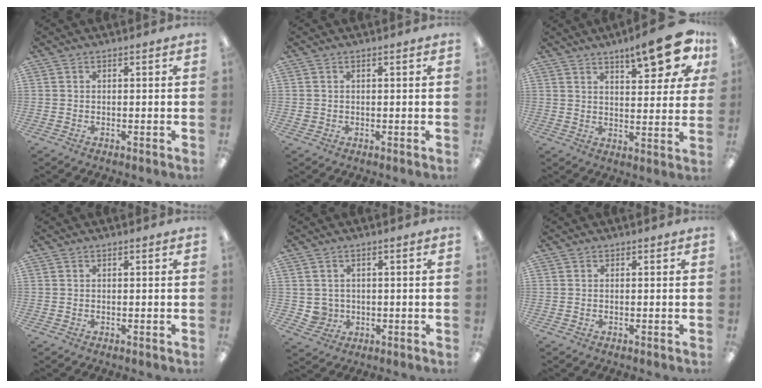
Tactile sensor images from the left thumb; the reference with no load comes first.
{"total": 1.0, "force": [0.4, 0.6, 0.7], "torque": [-0.015, 0.004, 0.006]}
{"total": 14.0, "force": [9.0, 3.8, 10.0], "torque": [-0.131, -0.050, 0.141]}
{"total": 0.0}
{"total": 3.4, "force": [0.7, 3.2, 0.7], "torque": [-0.022, 0.004, 0.015]}
{"total": 0.0}